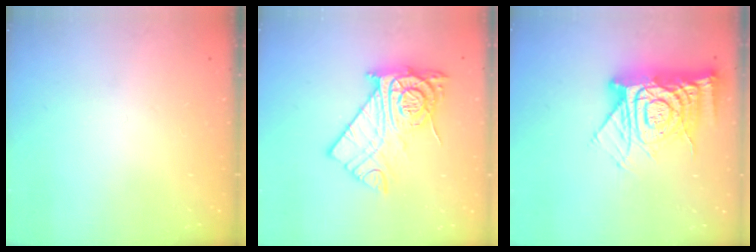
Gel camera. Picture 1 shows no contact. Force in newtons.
{"total": 16.3, "press": 16.3, "slide": 1.3}
{"total": 17.2, "press": 17.2, "slide": 1.7}